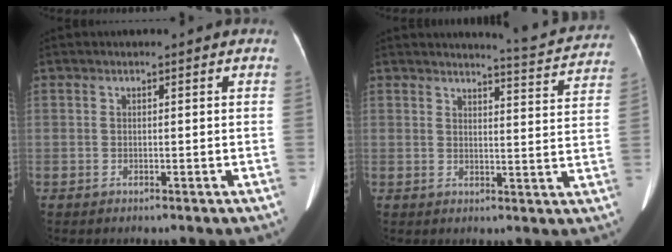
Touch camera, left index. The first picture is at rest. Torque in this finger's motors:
{"motor_torque": [0.81, -0.87, -0.01, 0.01]}